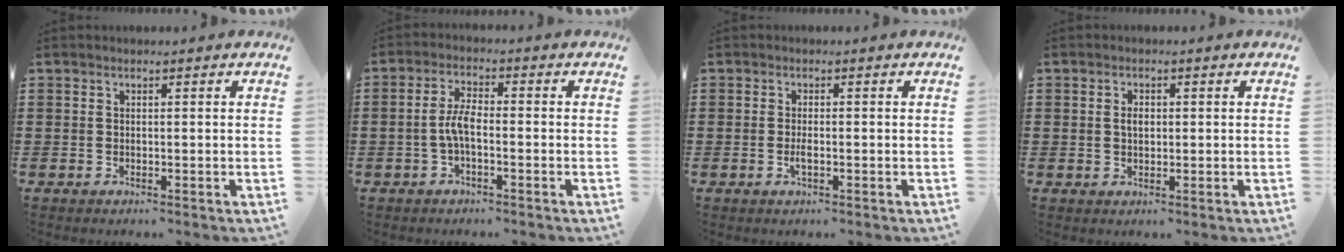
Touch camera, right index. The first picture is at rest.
{"total": 4.2, "force": [-1.1, 1.3, 3.8], "torque": [-0.091, -0.001, -0.028]}
{"total": 1.6, "force": [-0.5, 0.2, 1.5], "torque": [-0.036, -0.006, -0.010]}
{"total": 1.8, "force": [0.1, 1.0, 1.5], "torque": [-0.030, 0.006, 0.001]}